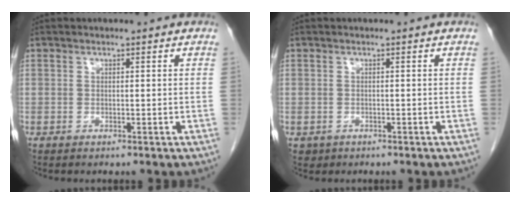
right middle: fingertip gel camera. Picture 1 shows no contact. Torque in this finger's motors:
{"motor_torque": [0.23, 0.06, -0.04, 0.00]}